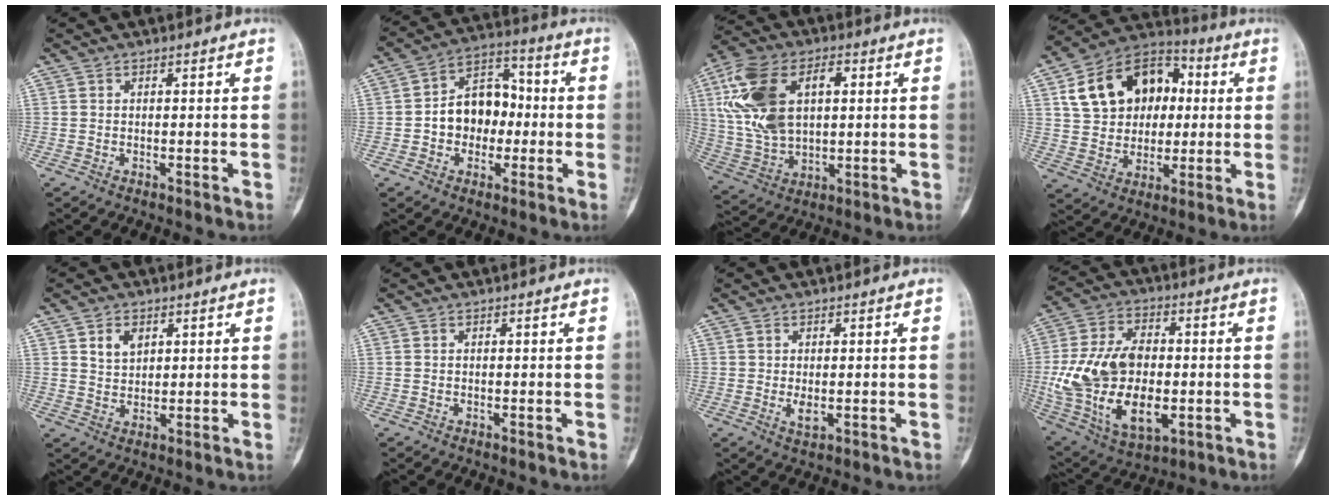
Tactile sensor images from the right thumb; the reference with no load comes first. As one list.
[{"total": 11.6, "force": [-1.0, 8.7, 7.7], "torque": [-0.082, 0.040, -0.024]}, {"total": 18.2, "force": [4.1, 11.0, 13.9], "torque": [-0.272, 0.008, 0.080]}, {"total": 18.9, "force": [4.3, 14.1, 11.9], "torque": [-0.166, 0.021, 0.072]}, {"total": 4.2, "force": [2.0, 2.9, 2.3], "torque": [-0.025, -0.015, 0.038]}, {"total": 0.0}, {"total": 2.0, "force": [-0.2, 0.9, 1.7], "torque": [-0.031, -0.007, 0.000]}, {"total": 22.0, "force": [-1.6, 13.1, 17.6], "torque": [-0.334, 0.001, -0.012]}]